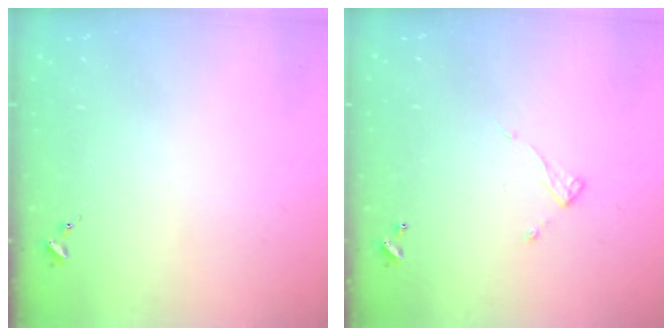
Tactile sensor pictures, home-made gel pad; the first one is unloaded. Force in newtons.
{"total": 5.3, "press": 5.3, "slide": 0.4}